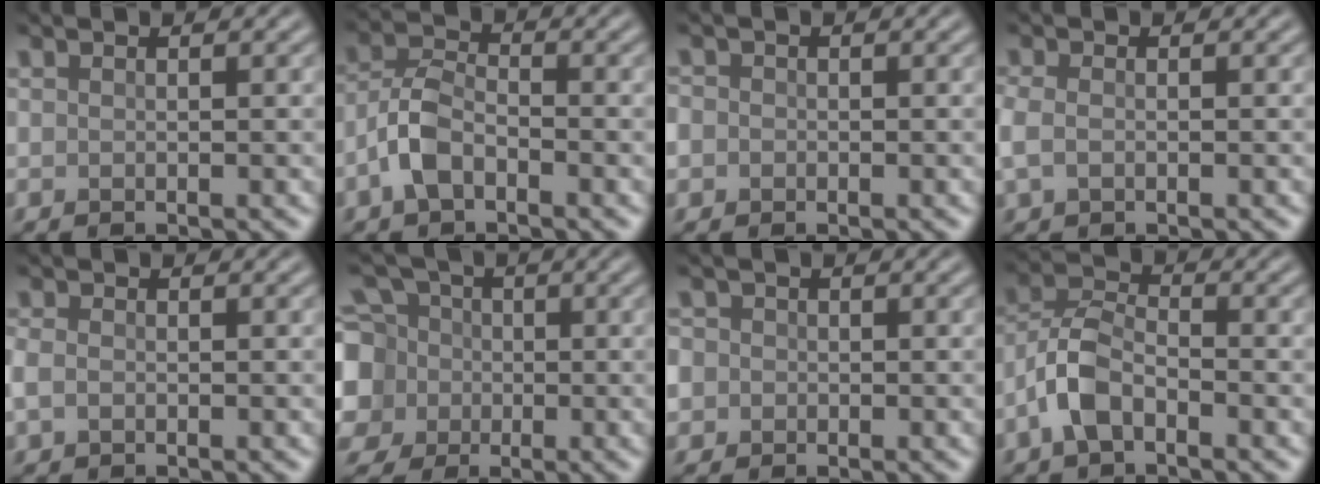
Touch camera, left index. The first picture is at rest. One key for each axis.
{"total": 3.7, "fx": -1.8, "fy": 2.0, "fz": 2.6, "tx": -0.051, "ty": 0.009, "tz": -0.047}
{"total": 1.7, "fx": -0.2, "fy": 1.6, "fz": 0.6, "tx": 0.000, "ty": 0.002, "tz": -0.011}
{"total": 1.8, "fx": -0.4, "fy": 1.2, "fz": 1.2, "tx": -0.033, "ty": -0.001, "tz": -0.012}
{"total": 1.4, "fx": -0.4, "fy": 1.1, "fz": 0.9, "tx": -0.020, "ty": 0.001, "tz": -0.012}
{"total": 9.6, "fx": -0.9, "fy": 8.7, "fz": 3.9, "tx": -0.108, "ty": 0.012, "tz": -0.046}
{"total": 3.2, "fx": -0.1, "fy": 3.1, "fz": 1.1, "tx": -0.016, "ty": 0.020, "tz": -0.028}
{"total": 4.2, "fx": -2.1, "fy": 2.2, "fz": 2.9, "tx": -0.058, "ty": 0.011, "tz": -0.052}